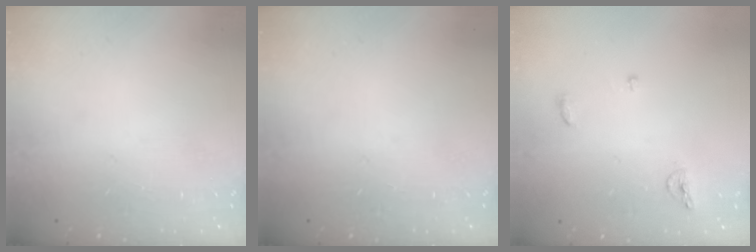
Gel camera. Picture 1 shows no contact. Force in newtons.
{"total": 0.0}
{"total": 5.6, "press": 5.6, "slide": 0.2}